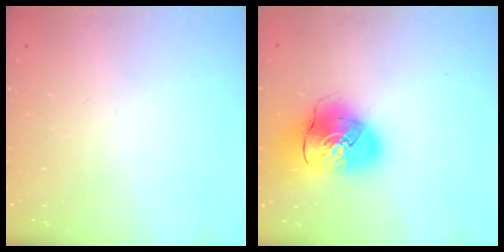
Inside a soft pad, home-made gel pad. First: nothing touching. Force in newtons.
{"total": 13.9, "press": 13.7, "slide": 2.4}